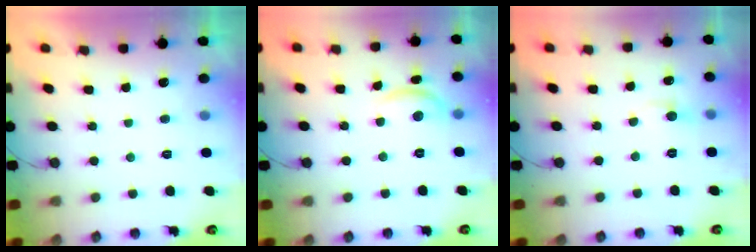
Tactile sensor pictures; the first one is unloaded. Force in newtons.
{"total": 7.9, "press": 7.9, "slide": 0.3}
{"total": 3.7, "press": 3.7, "slide": 0.3}